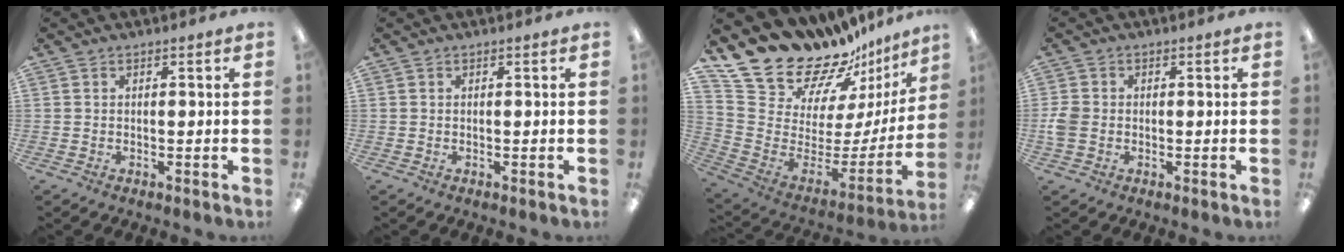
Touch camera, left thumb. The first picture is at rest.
{"total": 0.0}
{"total": 23.5, "force": [20.5, 8.9, 7.2], "torque": [-0.122, -0.173, 0.382]}
{"total": 3.8, "force": [-0.5, 3.1, 2.1], "torque": [-0.032, 0.003, -0.010]}